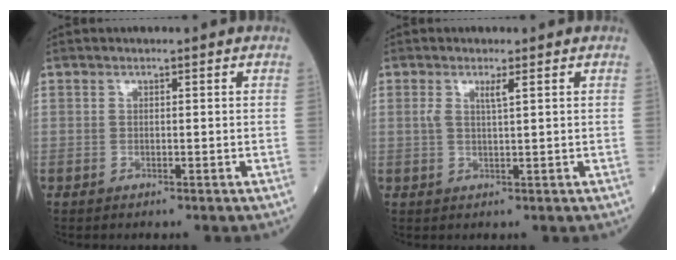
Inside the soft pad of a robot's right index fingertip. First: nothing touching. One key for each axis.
{"total": 1.9, "fx": 0.8, "fy": -0.1, "fz": 1.8, "tx": -0.041, "ty": 0.002, "tz": 0.015}